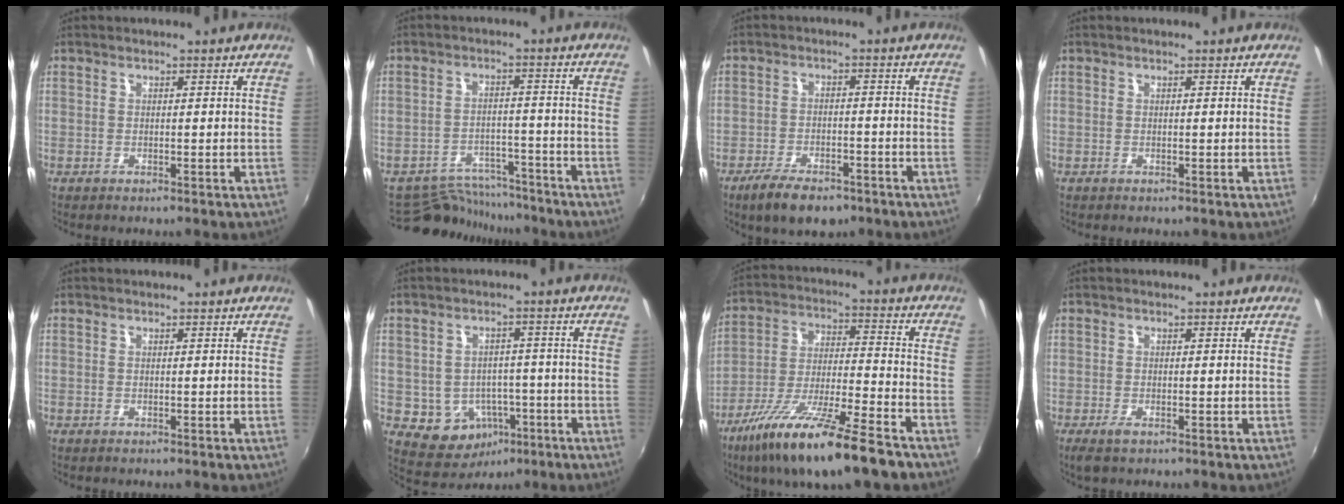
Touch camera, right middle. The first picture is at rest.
{"total": 10.1, "force": [-9.4, 3.5, 1.2], "torque": [-0.040, 0.015, -0.137]}
{"total": 9.1, "force": [-6.6, 3.9, 5.1], "torque": [-0.119, -0.015, -0.109]}
{"total": 0.0}
{"total": 0.0}
{"total": 9.0, "force": [-3.4, 7.7, 3.3], "torque": [-0.077, 0.012, -0.024]}
{"total": 19.6, "force": [-13.6, 2.8, 13.9], "torque": [-0.261, -0.042, -0.234]}
{"total": 2.2, "force": [-1.3, 0.8, 1.5], "torque": [-0.031, -0.009, -0.023]}